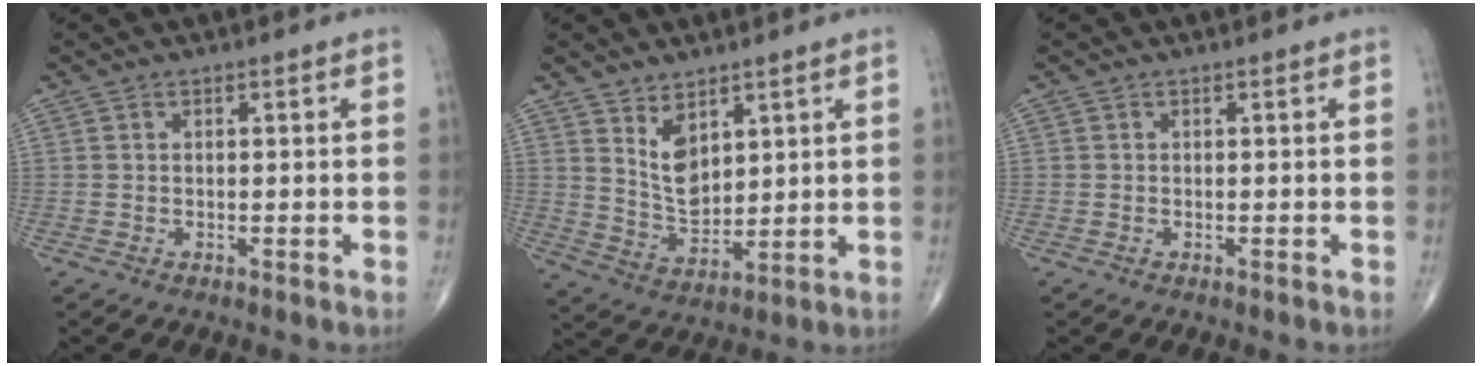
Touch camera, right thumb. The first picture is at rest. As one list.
[{"total": 7.4, "force": [3.8, 4.2, 4.8], "torque": [-0.070, -0.037, 0.083]}, {"total": 0.0}]